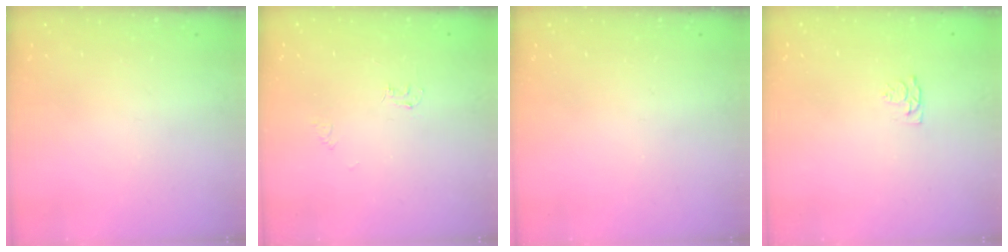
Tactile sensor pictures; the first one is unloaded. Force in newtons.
{"total": 2.8, "press": 2.8, "slide": 0.4}
{"total": 0.0}
{"total": 5.2, "press": 5.1, "slide": 0.7}